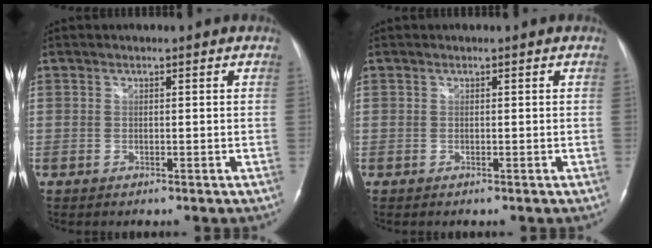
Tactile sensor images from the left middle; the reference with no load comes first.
{"total": 0.0}